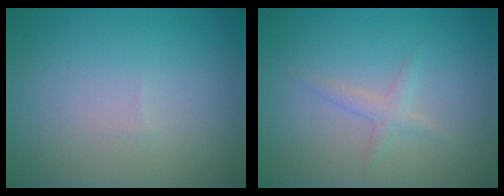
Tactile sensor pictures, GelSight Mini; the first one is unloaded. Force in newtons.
{"total": 1.3, "press": 1.3, "slide": 0.1}